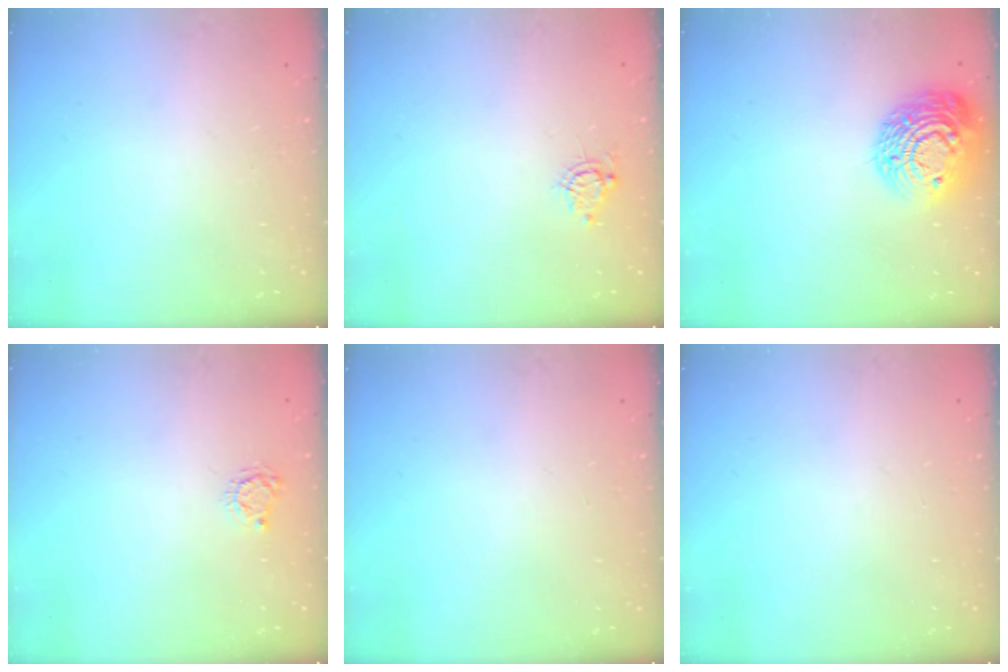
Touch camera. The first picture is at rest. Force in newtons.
{"total": 5.1, "press": 5.0, "slide": 1.1}
{"total": 19.0, "press": 18.9, "slide": 1.2}
{"total": 3.4, "press": 3.4, "slide": 0.4}
{"total": 0.0}
{"total": 0.0}